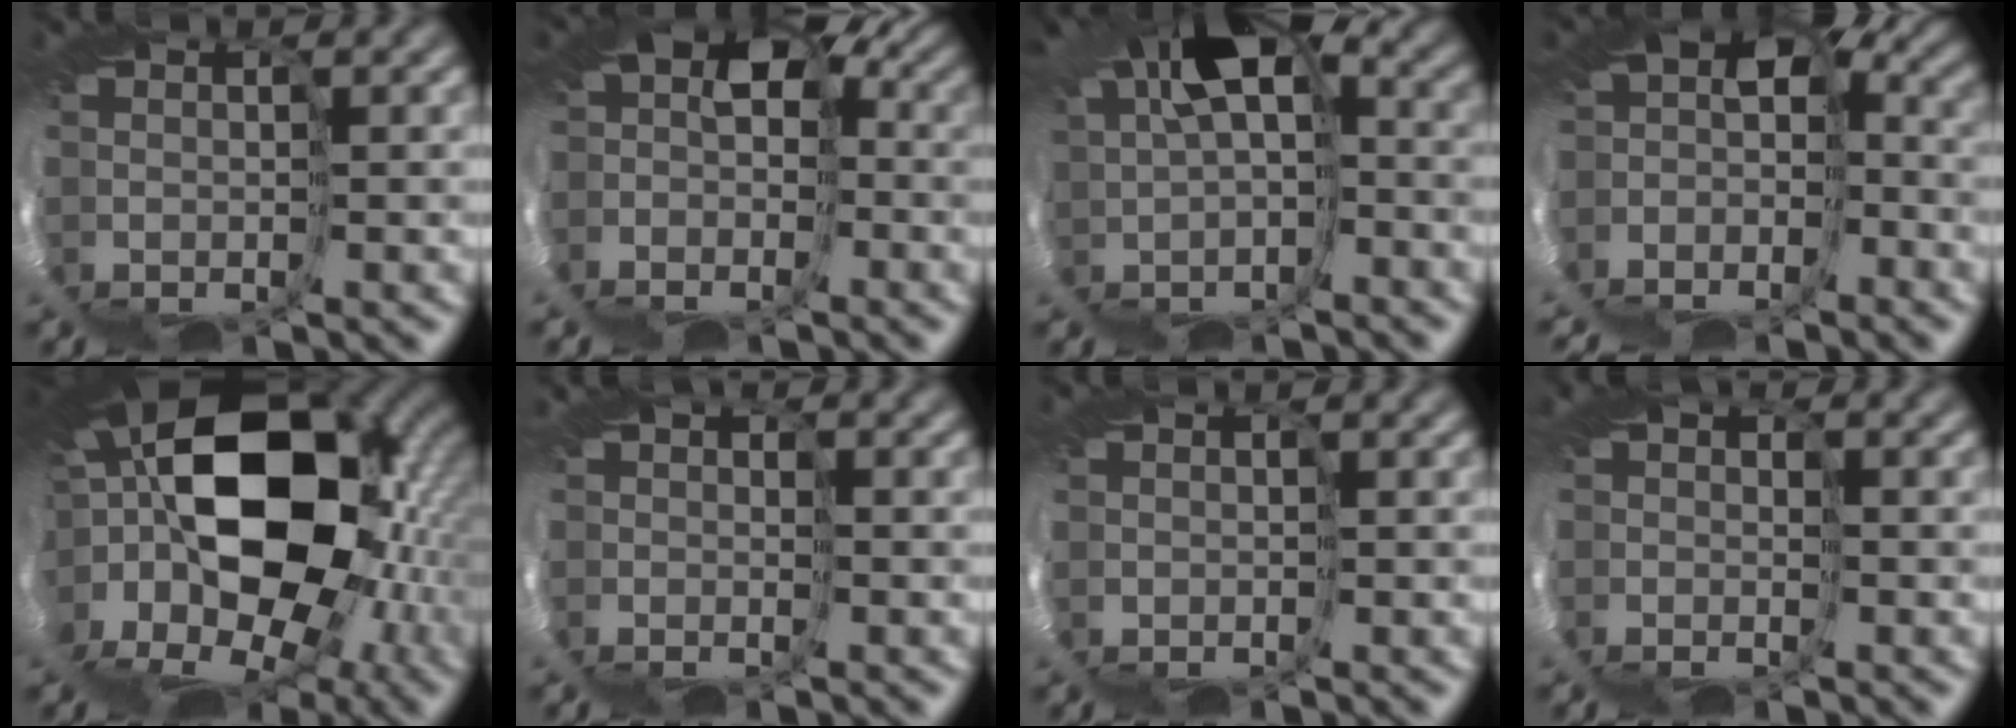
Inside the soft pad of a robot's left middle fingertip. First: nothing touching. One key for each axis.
{"total": 6.6, "fx": -2.3, "fy": 5.4, "fz": 3.1, "tx": -0.061, "ty": -0.010, "tz": -0.033}
{"total": 5.3, "fx": 1.7, "fy": 2.0, "fz": 4.6, "tx": -0.085, "ty": -0.008, "tz": 0.033}
{"total": 5.3, "fx": -4.2, "fy": 2.3, "fz": 2.2, "tx": -0.054, "ty": -0.018, "tz": -0.034}
{"total": 15.5, "fx": 1.8, "fy": 9.7, "fz": 11.9, "tx": -0.167, "ty": -0.029, "tz": 0.046}
{"total": 0.7, "fx": -0.6, "fy": 0.4, "fz": 0.1, "tx": 0.017, "ty": 0.004, "tz": -0.010}
{"total": 0.5, "fx": -0.1, "fy": 0.4, "fz": -0.2, "tx": 0.005, "ty": -0.006, "tz": 0.001}
{"total": 0.9, "fx": -0.7, "fy": 0.5, "fz": 0.4, "tx": 0.002, "ty": -0.001, "tz": -0.011}